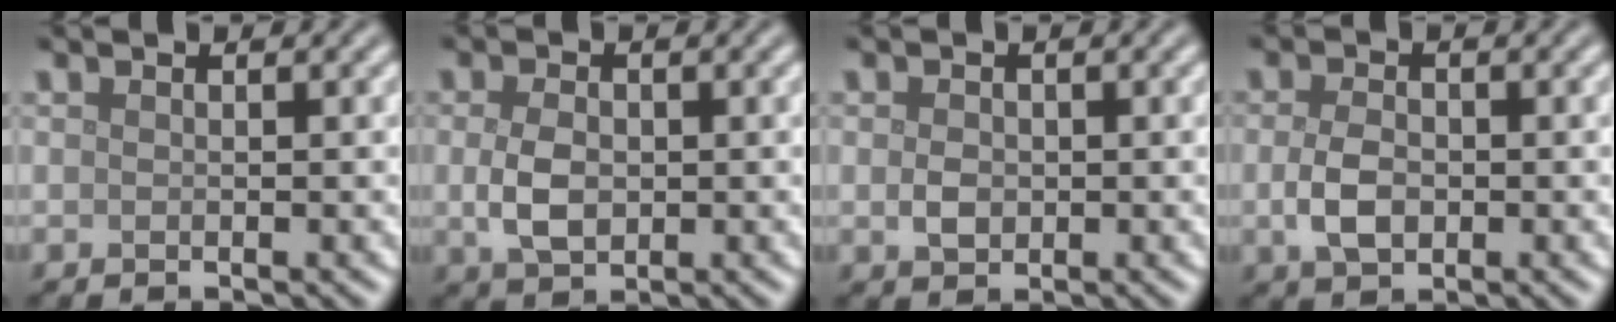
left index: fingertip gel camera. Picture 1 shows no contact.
{"total": 3.2, "force": [-0.1, 2.2, 2.3], "torque": [-0.052, -0.002, -0.002]}
{"total": 1.7, "force": [-0.1, 1.4, 1.1], "torque": [-0.022, -0.002, -0.002]}
{"total": 3.0, "force": [-0.5, 2.0, 2.2], "torque": [-0.047, -0.003, -0.009]}